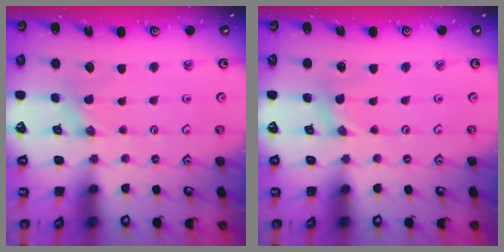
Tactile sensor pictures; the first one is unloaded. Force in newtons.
{"total": 0.0}